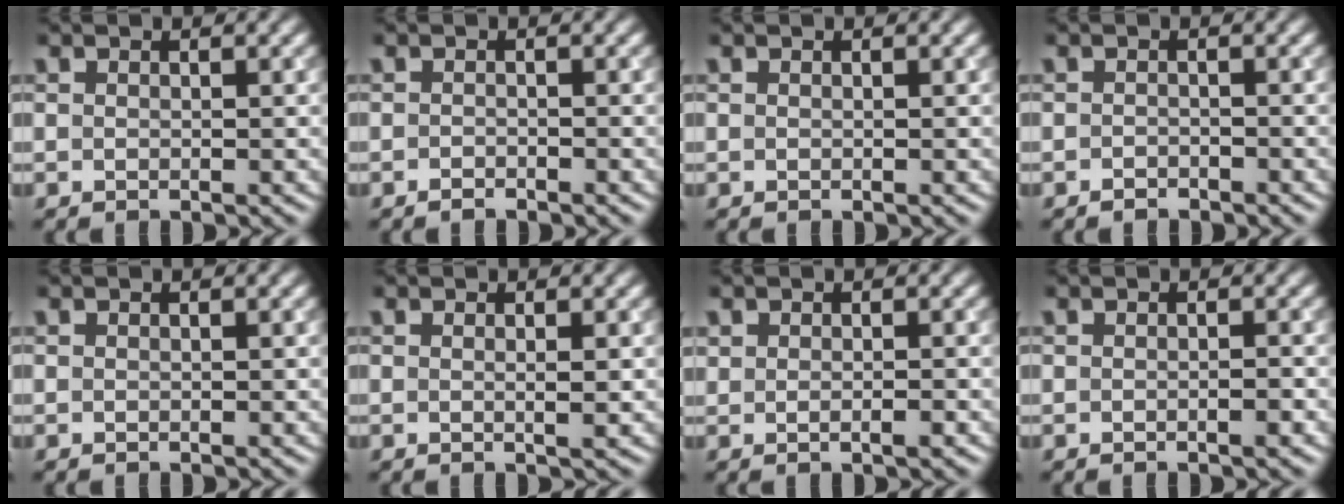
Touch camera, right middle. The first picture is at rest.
{"total": 0.7, "force": [-0.6, 0.1, 0.3], "torque": [-0.003, 0.001, -0.012]}
{"total": 0.0}
{"total": 0.8, "force": [-0.8, 0.3, 0.2], "torque": [-0.001, 0.000, -0.014]}
{"total": 0.0}
{"total": 1.0, "force": [0.1, 0.1, 0.9], "torque": [-0.012, 0.001, -0.001]}
{"total": 1.1, "force": [-0.1, 0.6, 1.0], "torque": [-0.018, -0.004, 0.003]}
{"total": 0.8, "force": [-0.4, 0.1, 0.8], "torque": [-0.010, 0.001, -0.006]}